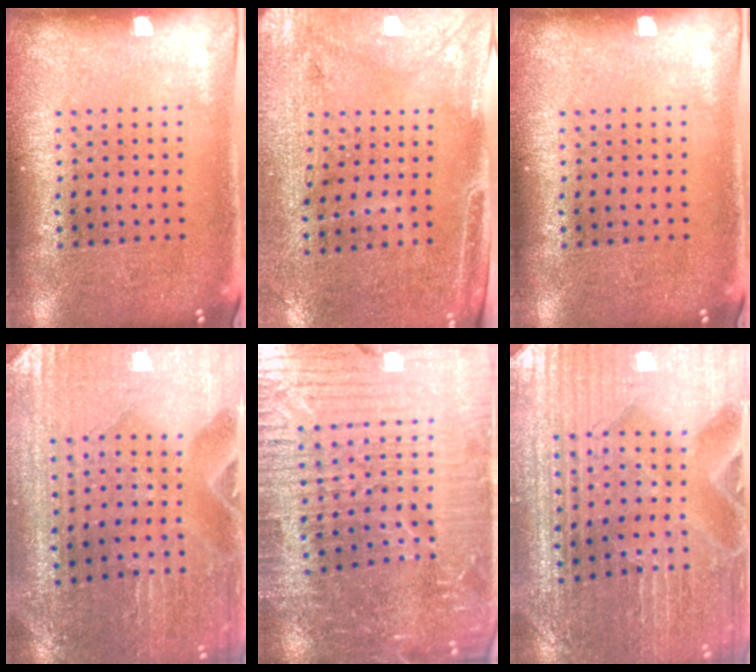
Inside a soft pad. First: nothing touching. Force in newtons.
{"total": 3.0, "press": 2.6, "slide": 1.5}
{"total": 0.0}
{"total": 1.2, "press": 1.2, "slide": 0.0}
{"total": 5.6, "press": 5.1, "slide": 2.2}
{"total": 3.6, "press": 3.6, "slide": 0.4}